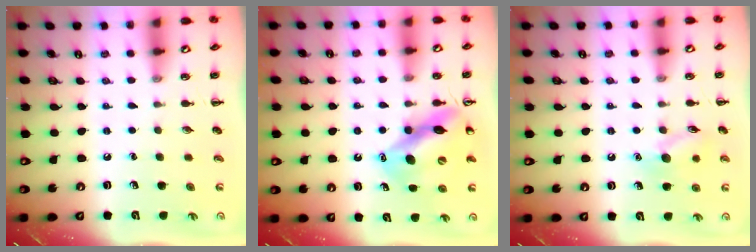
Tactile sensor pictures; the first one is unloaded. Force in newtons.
{"total": 13.1, "press": 12.6, "slide": 3.6}
{"total": 9.5, "press": 9.5, "slide": 1.1}